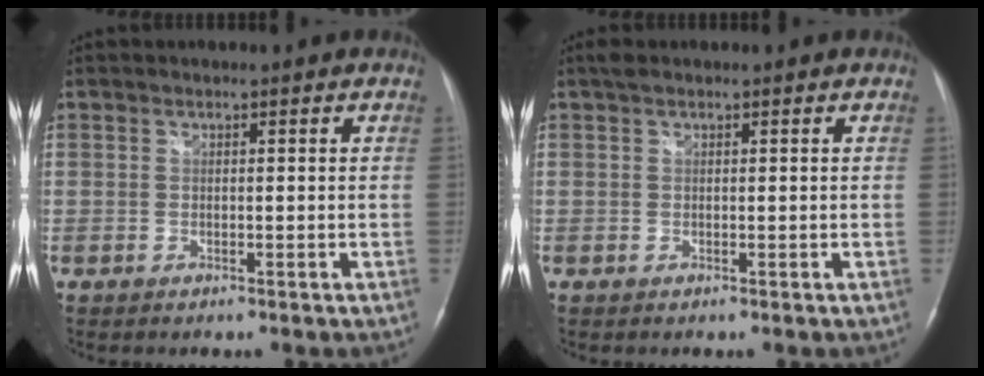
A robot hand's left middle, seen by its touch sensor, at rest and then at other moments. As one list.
[{"total": 1.1, "force": [0.8, 0.4, 0.7], "torque": [-0.017, 0.020, 0.015]}]